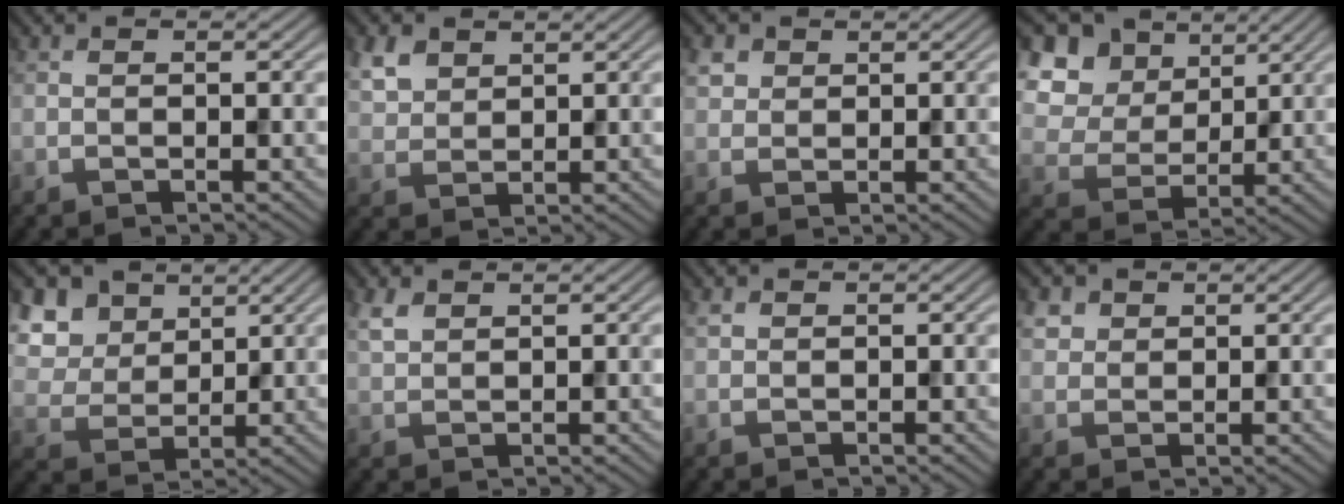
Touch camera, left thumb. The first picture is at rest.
{"total": 4.1, "force": [2.3, 2.6, 2.0], "torque": [-0.055, 0.002, 0.053]}
{"total": 2.1, "force": [1.1, 1.7, 0.6], "torque": [-0.019, 0.002, 0.022]}
{"total": 13.2, "force": [6.0, 10.0, 6.2], "torque": [-0.194, 0.031, 0.136]}
{"total": 8.7, "force": [4.3, 6.3, 4.1], "torque": [-0.151, 0.001, 0.095]}
{"total": 2.2, "force": [1.4, 1.1, 1.3], "torque": [-0.036, 0.004, 0.032]}
{"total": 0.6, "force": [0.4, 0.4, 0.3], "torque": [-0.008, 0.001, 0.009]}
{"total": 2.4, "force": [1.3, 1.9, 0.7], "torque": [-0.023, 0.002, 0.026]}